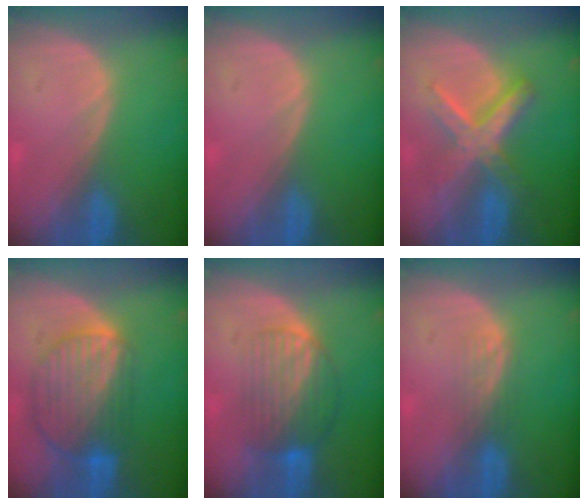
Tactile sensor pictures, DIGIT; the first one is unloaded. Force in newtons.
{"total": 0.0}
{"total": 7.2, "press": 7.2, "slide": 0.4}
{"total": 9.6, "press": 8.1, "slide": 5.1}
{"total": 7.4, "press": 6.8, "slide": 2.9}
{"total": 2.4, "press": 2.3, "slide": 0.4}